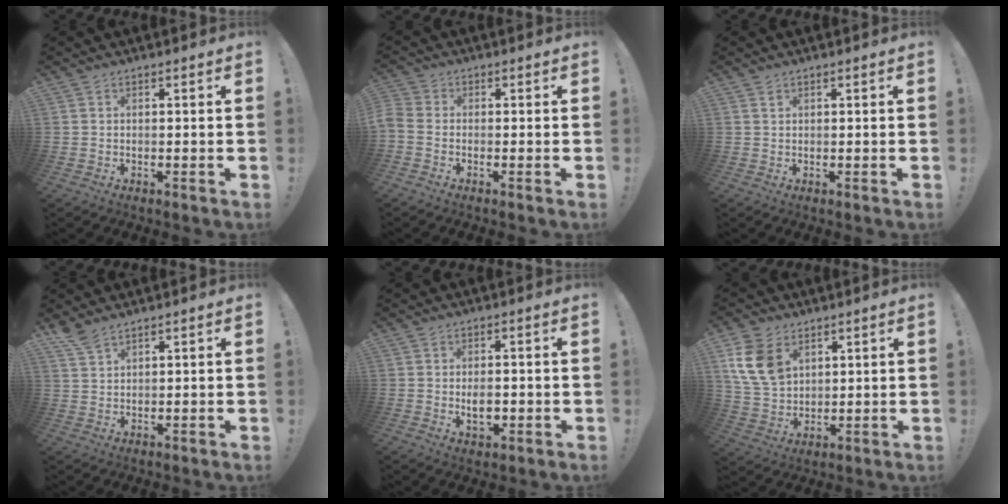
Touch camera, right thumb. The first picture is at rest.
{"total": 2.6, "force": [-0.9, 1.7, 1.8], "torque": [-0.044, 0.000, -0.019]}
{"total": 0.8, "force": [0.5, 0.5, 0.2], "torque": [0.000, -0.002, 0.009]}
{"total": 4.2, "force": [3.6, 0.9, 1.9], "torque": [-0.038, -0.022, 0.068]}
{"total": 4.7, "force": [-0.7, 2.8, 3.6], "torque": [-0.039, -0.001, -0.011]}
{"total": 11.2, "force": [5.1, 7.5, 6.5], "torque": [-0.127, -0.015, 0.102]}